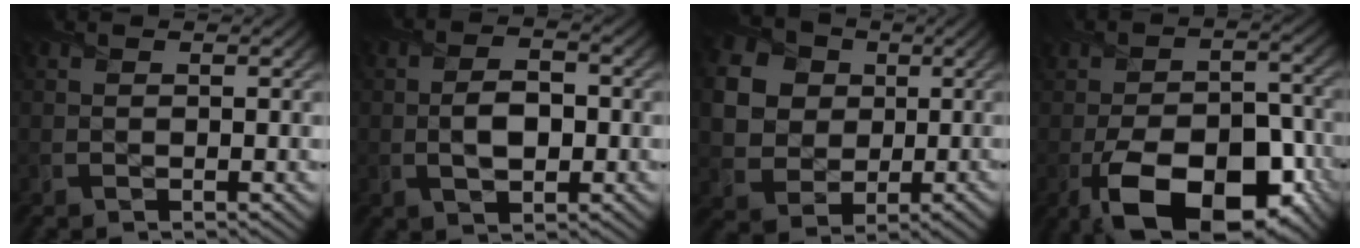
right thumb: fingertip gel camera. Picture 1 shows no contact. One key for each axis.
{"total": 4.4, "fx": -0.5, "fy": 2.5, "fz": 3.6, "tx": -0.072, "ty": -0.001, "tz": -0.009}
{"total": 11.5, "fx": 2.0, "fy": 10.1, "fz": 5.1, "tx": -0.179, "ty": 0.010, "tz": 0.032}
{"total": 15.8, "fx": -7.4, "fy": 8.5, "fz": 11.1, "tx": -0.179, "ty": -0.024, "tz": -0.114}